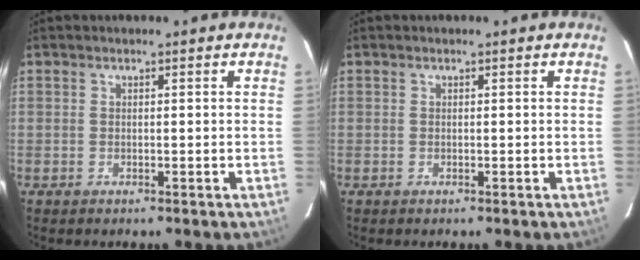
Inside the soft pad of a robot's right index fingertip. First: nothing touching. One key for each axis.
{"total": 0.0}